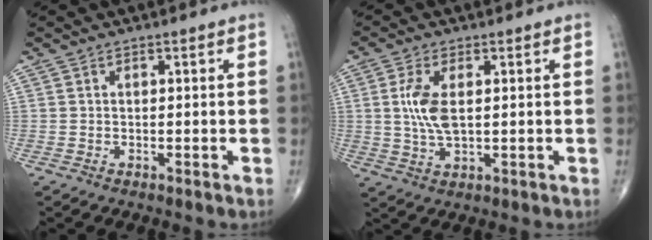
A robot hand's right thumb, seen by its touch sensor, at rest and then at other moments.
{"total": 6.8, "force": [0.9, 3.0, 6.0], "torque": [-0.130, -0.007, 0.019]}